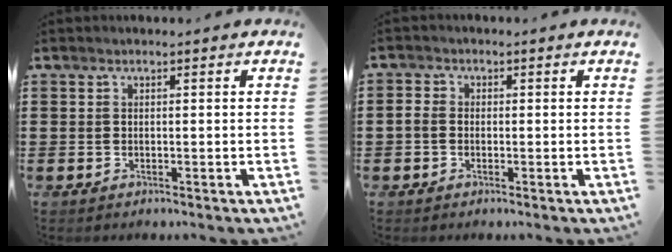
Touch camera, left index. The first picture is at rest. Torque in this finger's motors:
{"motor_torque": [-0.46, 0.74, -0.19, -0.07]}